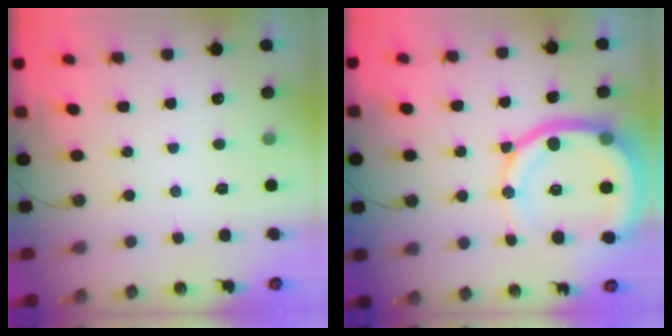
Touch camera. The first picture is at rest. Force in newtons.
{"total": 17.0, "press": 16.9, "slide": 1.7}